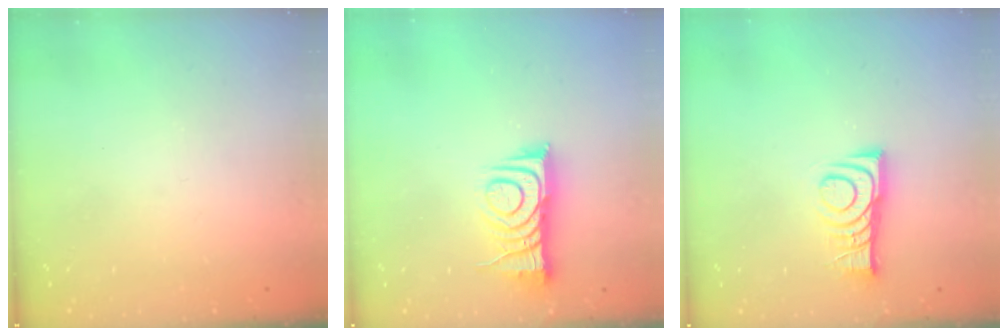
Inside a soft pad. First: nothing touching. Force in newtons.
{"total": 10.0, "press": 10.0, "slide": 0.3}
{"total": 9.1, "press": 9.1, "slide": 0.4}